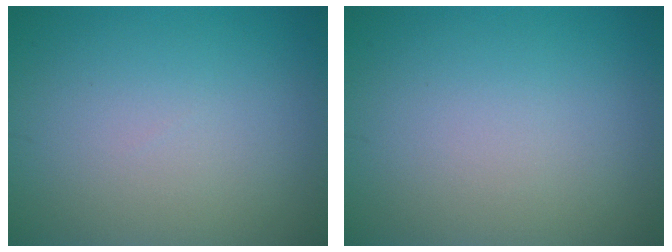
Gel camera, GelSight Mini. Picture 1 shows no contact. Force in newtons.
{"total": 0.0}